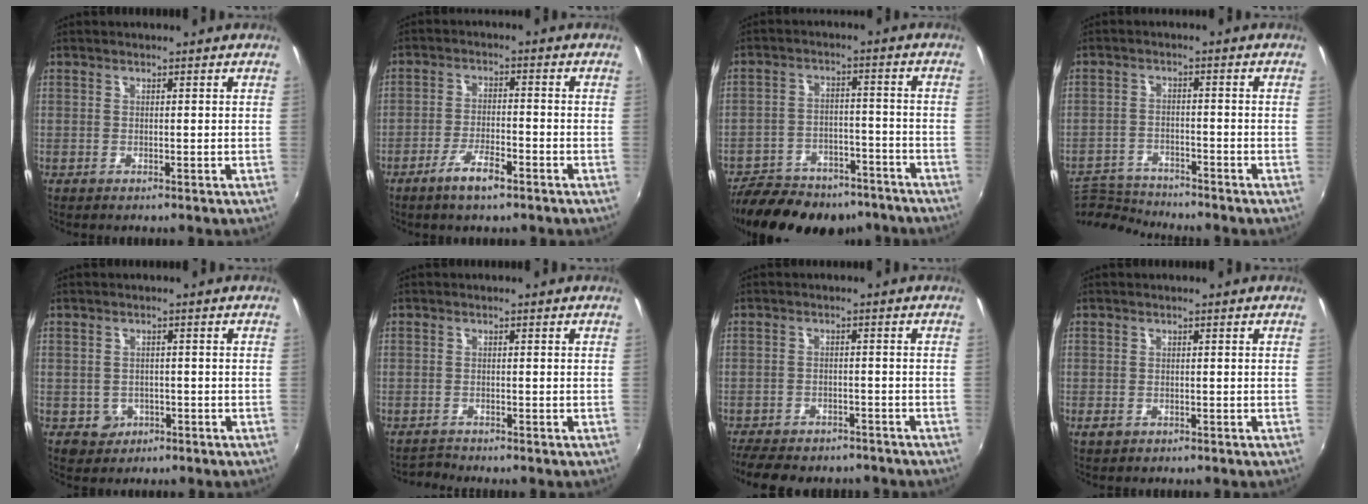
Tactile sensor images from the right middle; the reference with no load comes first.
{"total": 5.7, "force": [-3.9, 1.3, 4.0], "torque": [-0.088, -0.003, -0.068]}
{"total": 20.9, "force": [-17.0, 8.9, 8.3], "torque": [-0.175, 0.012, -0.229]}
{"total": 8.4, "force": [-8.2, 1.4, 1.0], "torque": [-0.044, 0.004, -0.150]}
{"total": 3.8, "force": [-1.3, 3.5, 0.8], "torque": [-0.026, 0.001, -0.011]}
{"total": 1.2, "force": [-1.1, -0.1, -0.5], "torque": [0.009, -0.002, -0.023]}
{"total": 12.2, "force": [-10.3, 4.5, 4.8], "torque": [-0.116, -0.015, -0.152]}
{"total": 1.6, "force": [-0.9, 1.1, 0.8], "torque": [-0.014, -0.001, -0.014]}